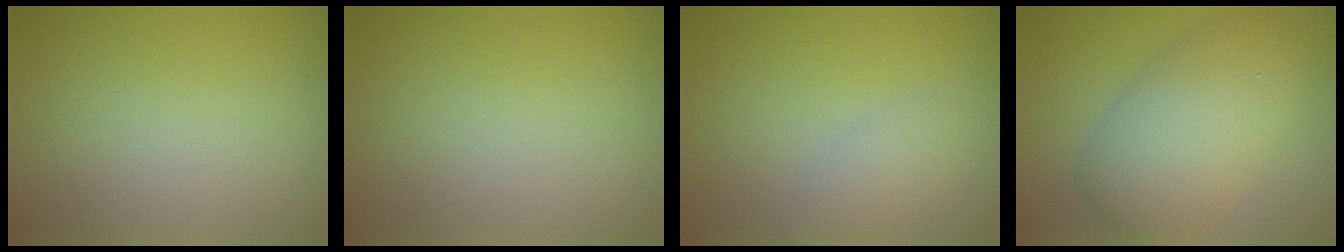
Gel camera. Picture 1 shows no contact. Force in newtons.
{"total": 0.0}
{"total": 2.0, "press": 2.0, "slide": 0.1}
{"total": 7.7, "press": 7.7, "slide": 0.4}